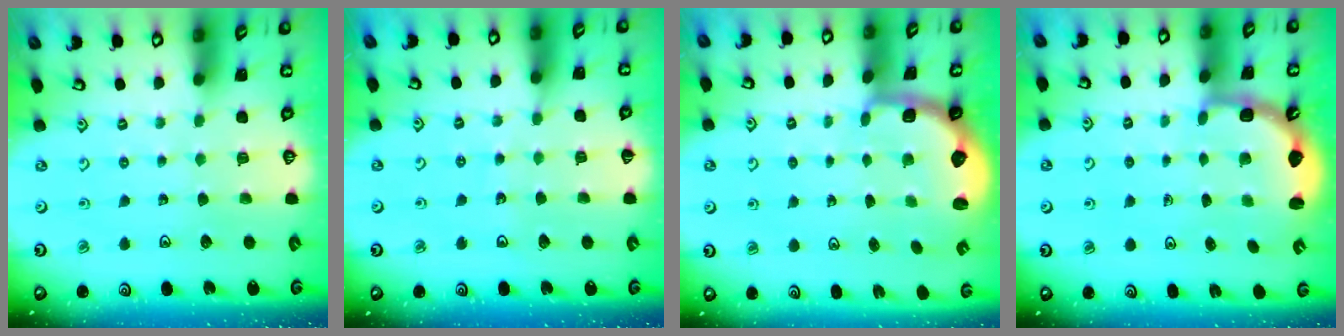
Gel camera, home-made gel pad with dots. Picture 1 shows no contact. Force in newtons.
{"total": 3.6, "press": 3.5, "slide": 0.4}
{"total": 2.6, "press": 2.1, "slide": 1.7}
{"total": 3.2, "press": 2.4, "slide": 2.2}